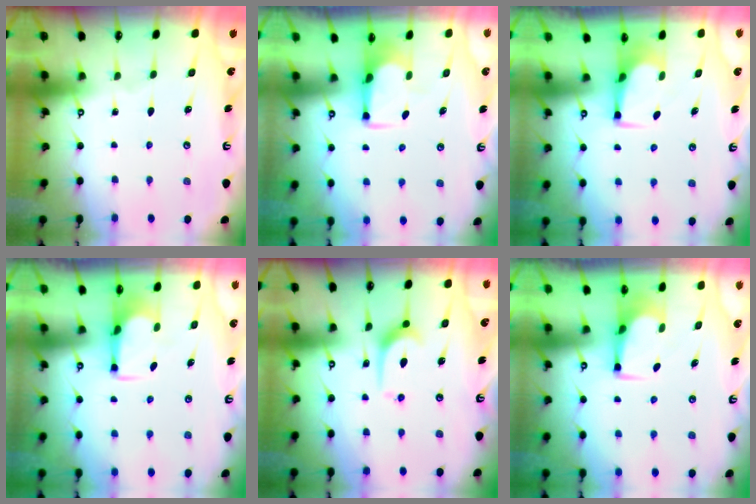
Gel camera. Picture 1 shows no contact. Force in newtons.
{"total": 1.9, "press": 1.7, "slide": 0.7}
{"total": 2.5, "press": 2.5, "slide": 0.4}
{"total": 2.8, "press": 2.6, "slide": 0.8}
{"total": 7.9, "press": 7.8, "slide": 0.3}
{"total": 2.5, "press": 2.5, "slide": 0.4}